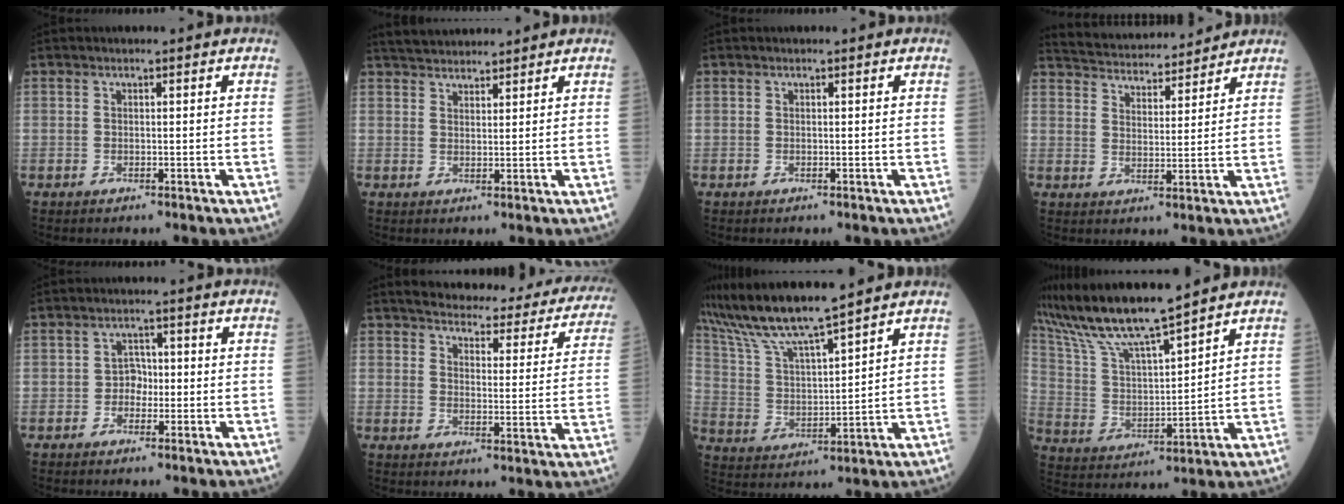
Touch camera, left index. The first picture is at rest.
{"total": 6.2, "force": [5.9, 1.1, 1.6], "torque": [-0.027, 0.031, 0.099]}
{"total": 0.0}
{"total": 12.7, "force": [12.1, 2.1, 2.9], "torque": [-0.050, 0.023, 0.188]}
{"total": 2.4, "force": [-0.6, 1.8, 1.5], "torque": [-0.017, 0.009, -0.015]}
{"total": 25.1, "force": [23.0, 5.6, 8.3], "torque": [-0.100, -0.050, 0.259]}
{"total": 11.3, "force": [10.0, -0.8, 5.0], "torque": [-0.111, 0.010, 0.198]}
{"total": 13.1, "force": [11.7, -0.4, 5.9], "torque": [-0.131, 0.011, 0.229]}